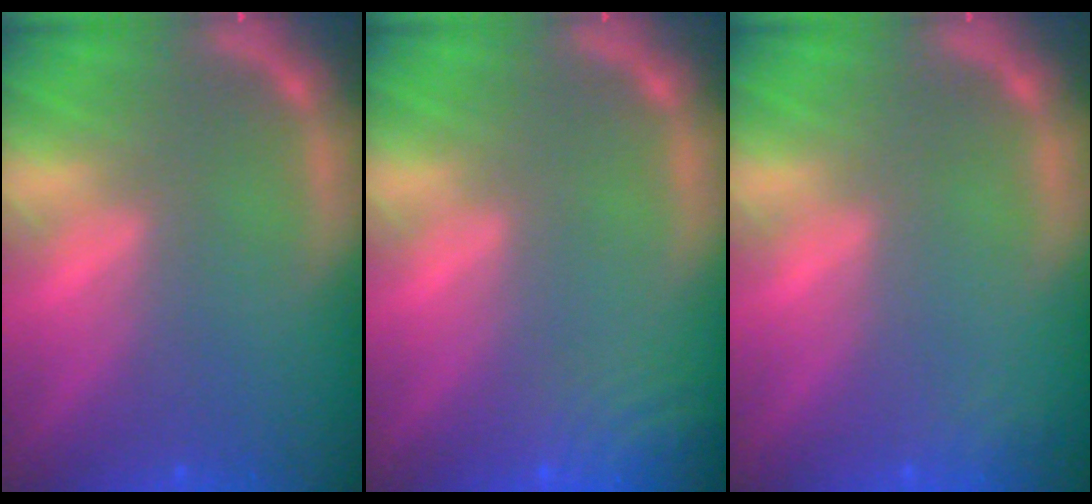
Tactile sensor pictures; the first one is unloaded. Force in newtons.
{"total": 5.6}
{"total": 1.4}